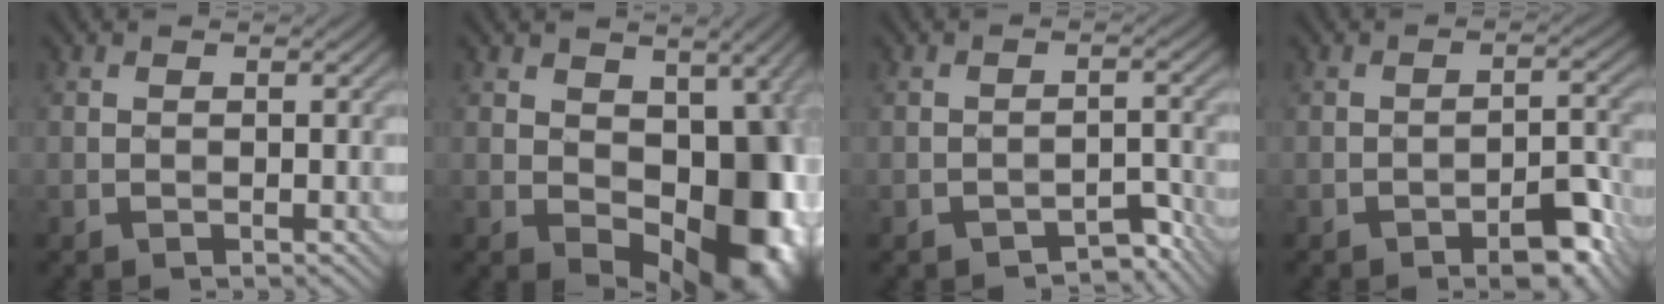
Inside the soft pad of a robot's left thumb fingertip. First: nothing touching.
{"total": 15.3, "force": [-0.8, 9.4, 12.0], "torque": [-0.149, -0.029, 0.001]}
{"total": 3.4, "force": [-2.8, 1.2, 1.4], "torque": [-0.016, 0.008, -0.035]}
{"total": 4.8, "force": [-3.2, 1.7, 3.2], "torque": [-0.037, 0.013, -0.044]}